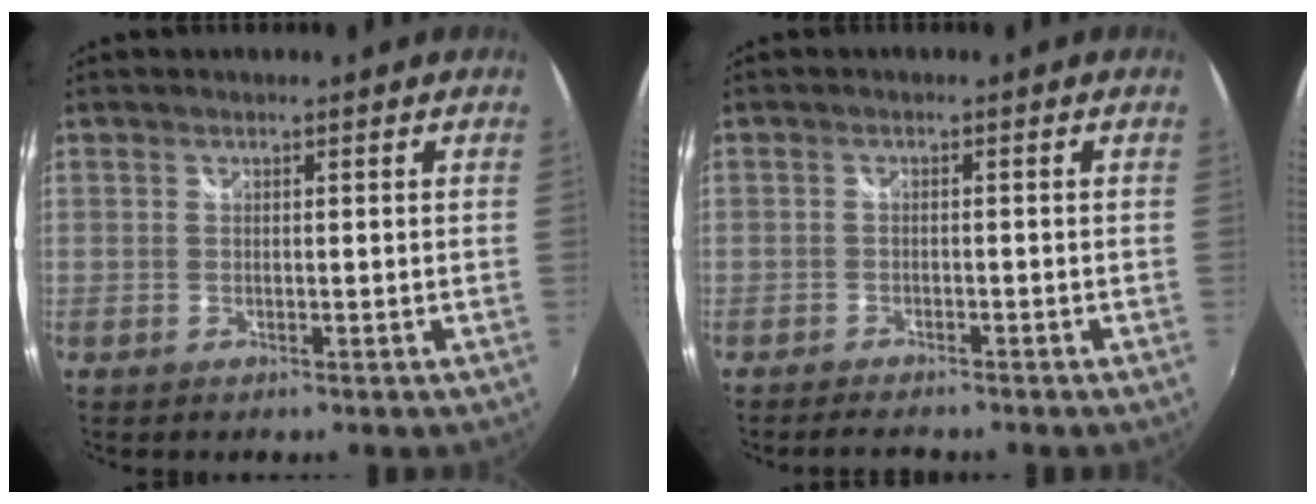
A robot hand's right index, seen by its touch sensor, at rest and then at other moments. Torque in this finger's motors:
{"motor_torque": [0.09, 0.03, 0.09, 0.01]}